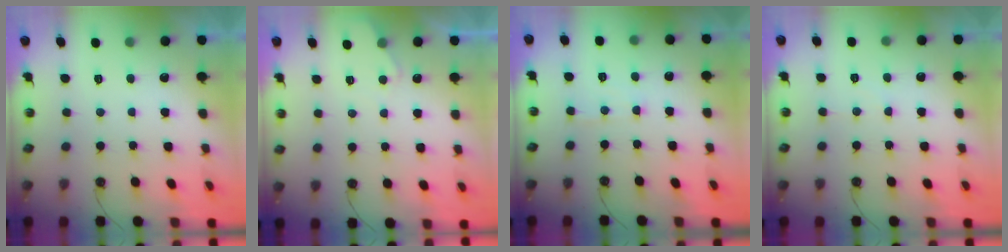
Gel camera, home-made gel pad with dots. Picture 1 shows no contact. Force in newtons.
{"total": 3.9, "press": 3.9, "slide": 0.4}
{"total": 5.2, "press": 5.1, "slide": 0.7}
{"total": 4.3, "press": 4.3, "slide": 0.7}